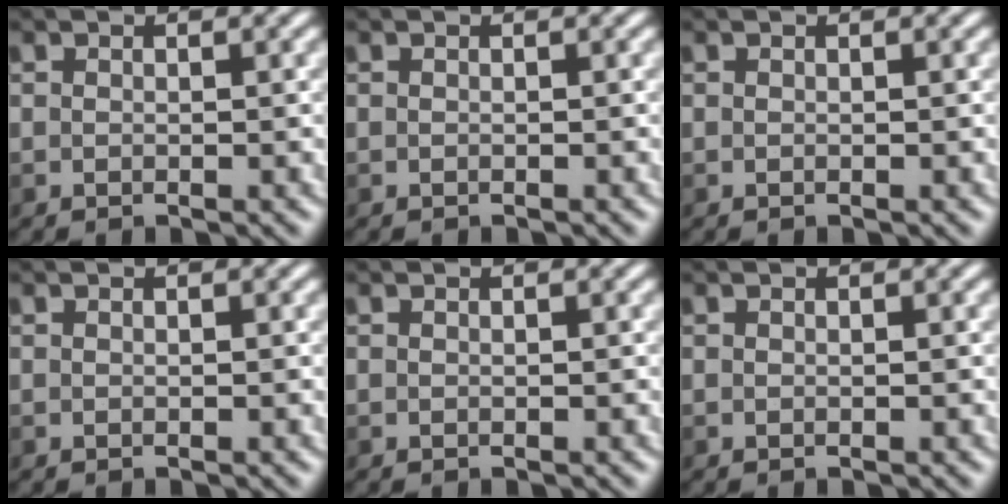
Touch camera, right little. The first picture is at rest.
{"total": 0.0}
{"total": 0.0}
{"total": 0.0}
{"total": 0.0}
{"total": 0.0}